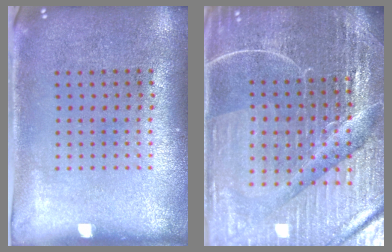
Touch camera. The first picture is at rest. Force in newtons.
{"total": 5.8, "press": 5.3, "slide": 2.4}